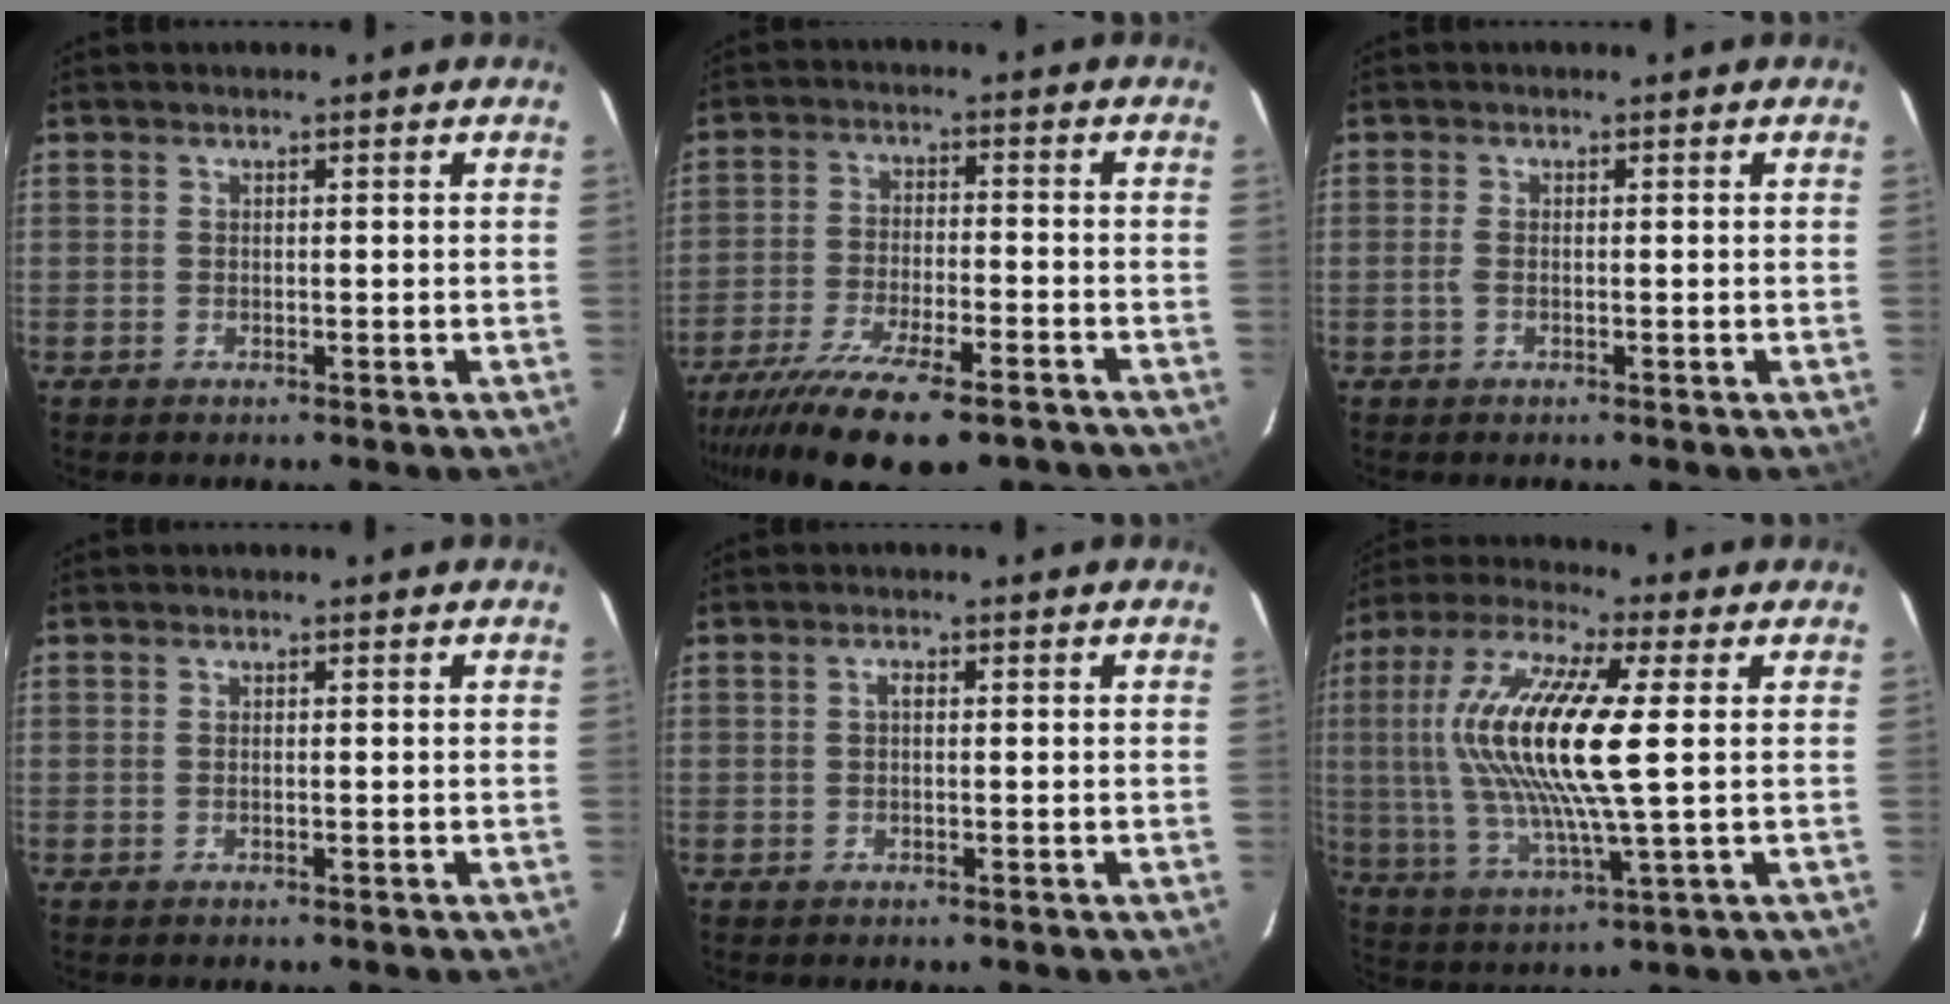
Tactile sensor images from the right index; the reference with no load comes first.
{"total": 19.5, "force": [-15.0, 5.3, 11.3], "torque": [-0.223, -0.046, -0.240]}
{"total": 1.2, "force": [-0.3, 0.3, 1.1], "torque": [-0.023, -0.001, -0.007]}
{"total": 0.0}
{"total": 1.0, "force": [0.1, 0.5, 0.8], "torque": [-0.015, 0.006, -0.001]}
{"total": 18.3, "force": [2.3, 3.3, 17.9], "torque": [-0.346, 0.003, 0.040]}